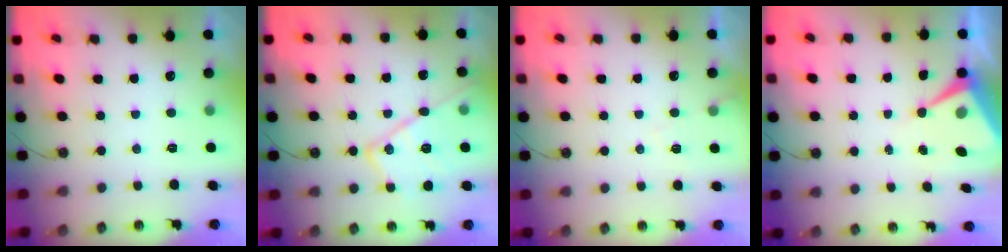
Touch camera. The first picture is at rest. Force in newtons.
{"total": 16.5, "press": 16.5, "slide": 1.6}
{"total": 4.0, "press": 4.0, "slide": 0.6}
{"total": 9.0, "press": 9.0, "slide": 0.7}